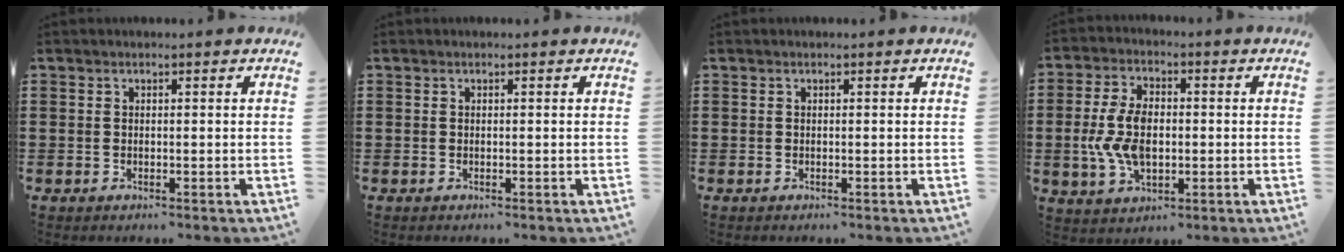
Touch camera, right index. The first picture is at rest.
{"total": 0.0}
{"total": 0.0}
{"total": 8.4, "force": [-0.6, 5.0, 6.7], "torque": [-0.159, 0.004, -0.016]}